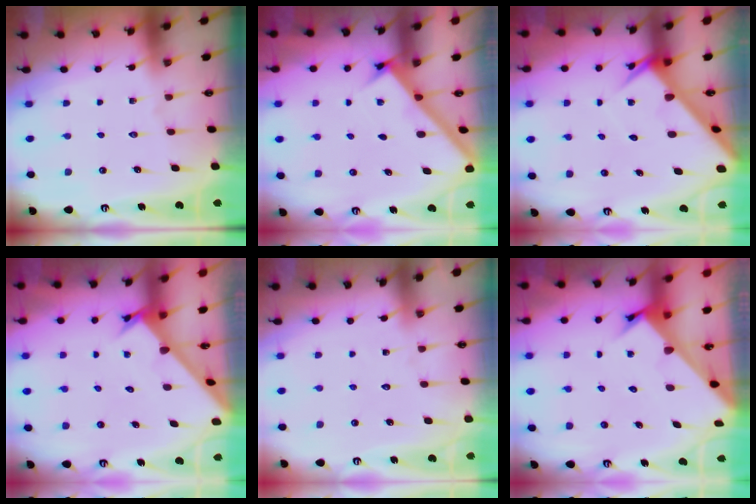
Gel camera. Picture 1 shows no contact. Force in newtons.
{"total": 2.6, "press": 2.6, "slide": 0.3}
{"total": 5.4, "press": 5.4, "slide": 0.5}
{"total": 2.4, "press": 2.4, "slide": 0.1}
{"total": 5.0, "press": 5.0, "slide": 0.4}
{"total": 2.9, "press": 2.9, "slide": 0.2}